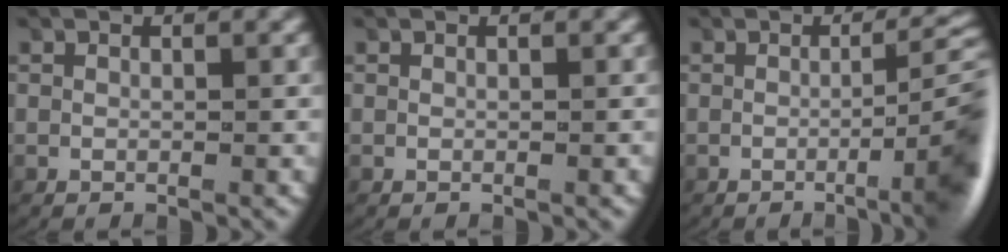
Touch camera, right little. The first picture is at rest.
{"total": 0.0}
{"total": 6.6, "force": [-1.5, 1.8, 6.2], "torque": [-0.064, 0.004, -0.031]}